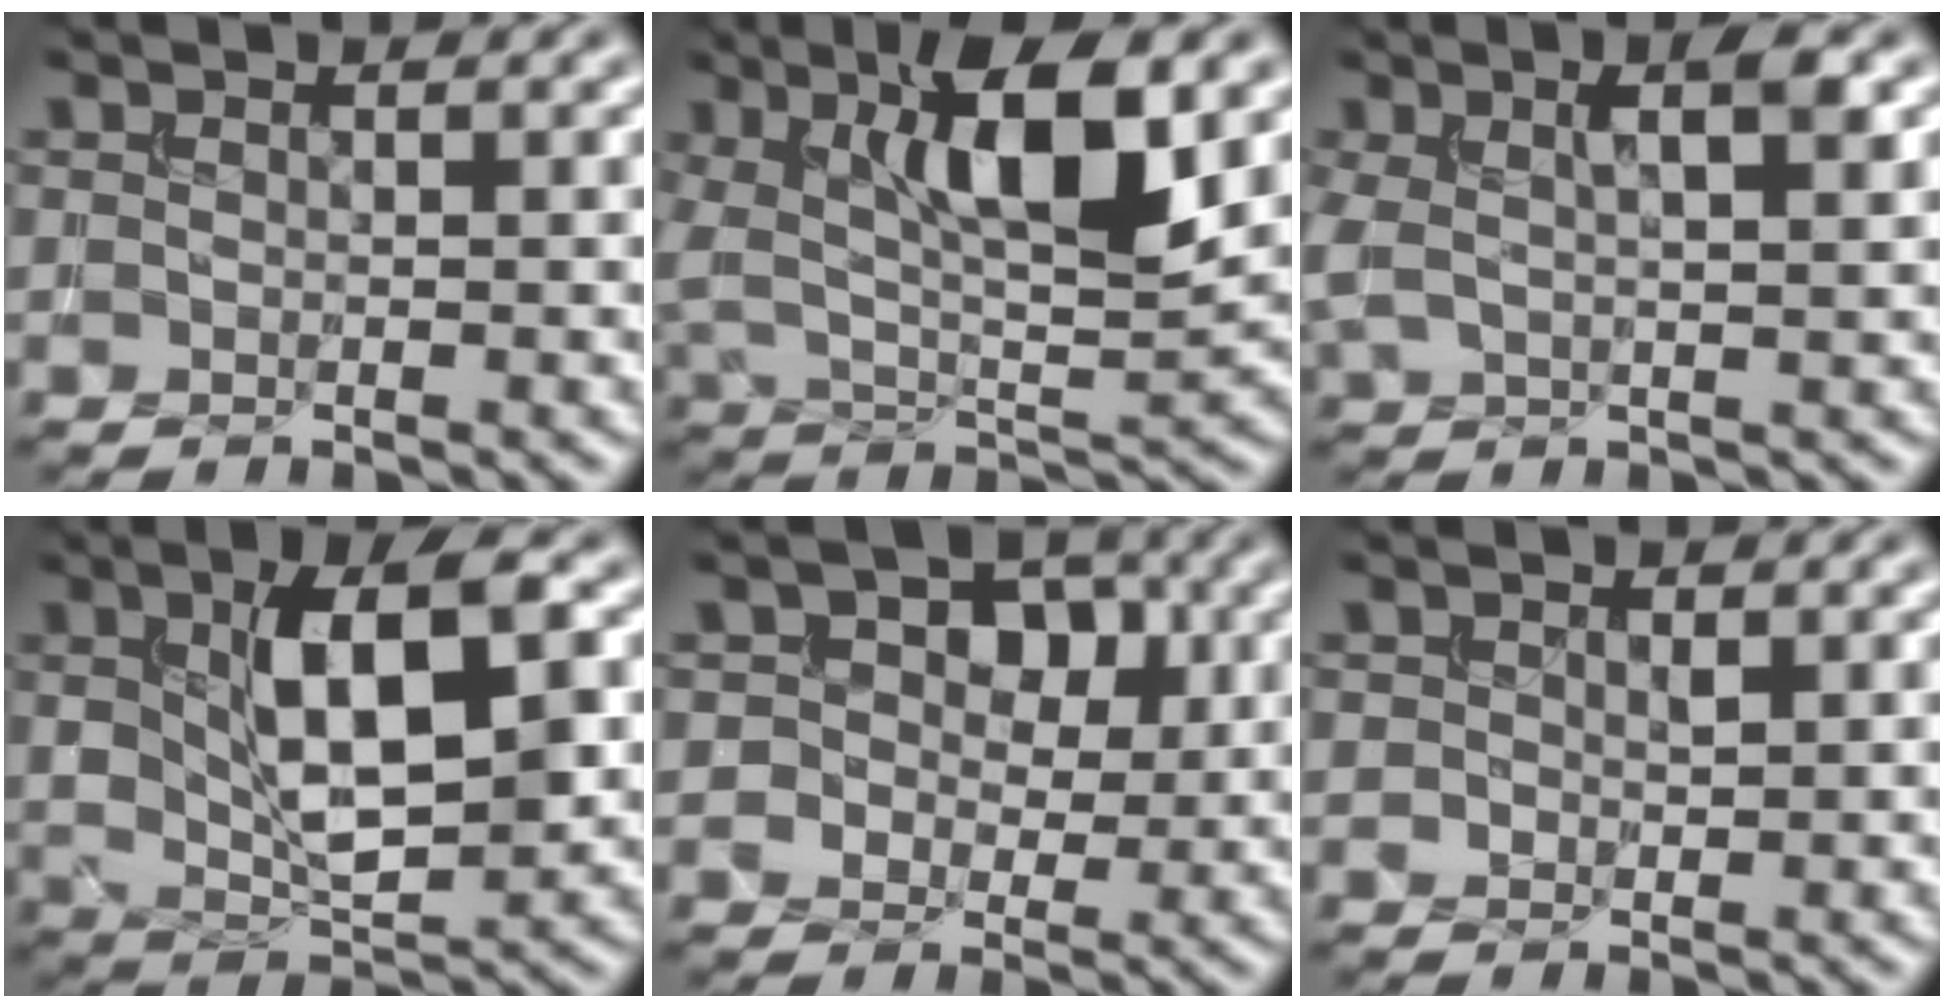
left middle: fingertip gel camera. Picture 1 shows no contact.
{"total": 9.5, "force": [3.0, 3.1, 8.4], "torque": [-0.146, 0.002, 0.049]}
{"total": 4.6, "force": [1.5, 1.4, 4.1], "torque": [-0.079, 0.006, 0.024]}
{"total": 8.6, "force": [1.7, 3.6, 7.6], "torque": [-0.134, 0.004, 0.029]}
{"total": 4.9, "force": [1.1, 3.8, 2.9], "torque": [-0.032, 0.008, 0.000]}
{"total": 0.9, "force": [0.2, 0.8, 0.5], "torque": [-0.007, -0.003, 0.001]}